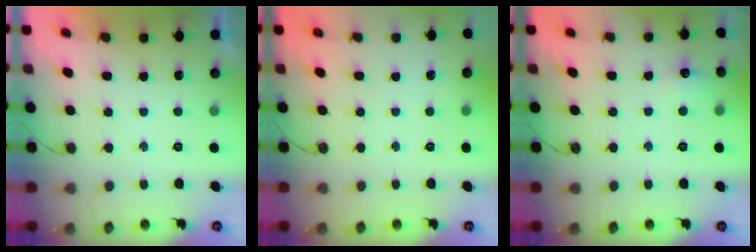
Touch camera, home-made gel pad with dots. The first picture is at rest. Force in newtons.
{"total": 0.0}
{"total": 6.1, "press": 6.0, "slide": 0.9}